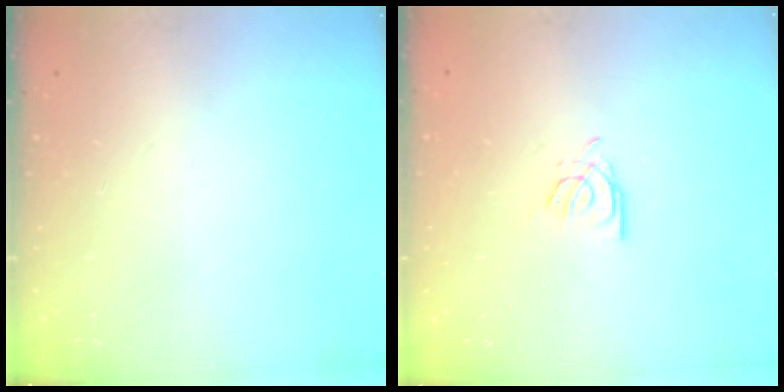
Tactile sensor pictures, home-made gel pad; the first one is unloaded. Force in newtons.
{"total": 4.0, "press": 4.0, "slide": 0.1}